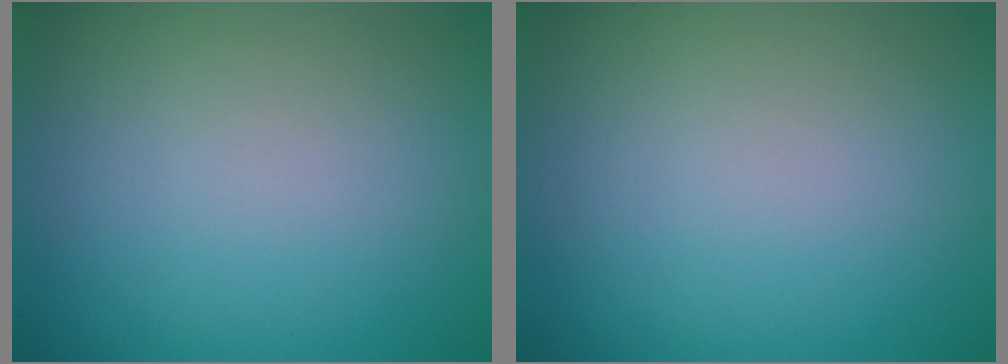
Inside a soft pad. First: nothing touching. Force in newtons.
{"total": 0.0}